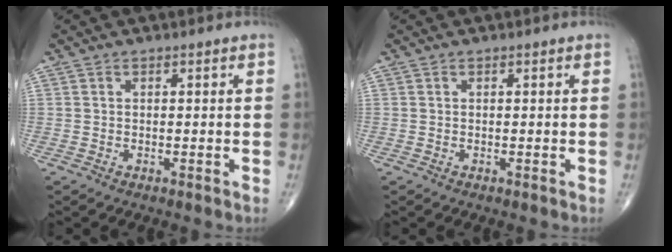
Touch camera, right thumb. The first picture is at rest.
{"total": 0.0}